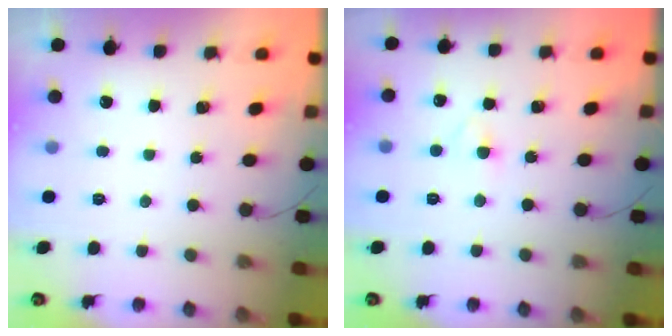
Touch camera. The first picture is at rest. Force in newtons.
{"total": 2.2, "press": 2.0, "slide": 0.9}